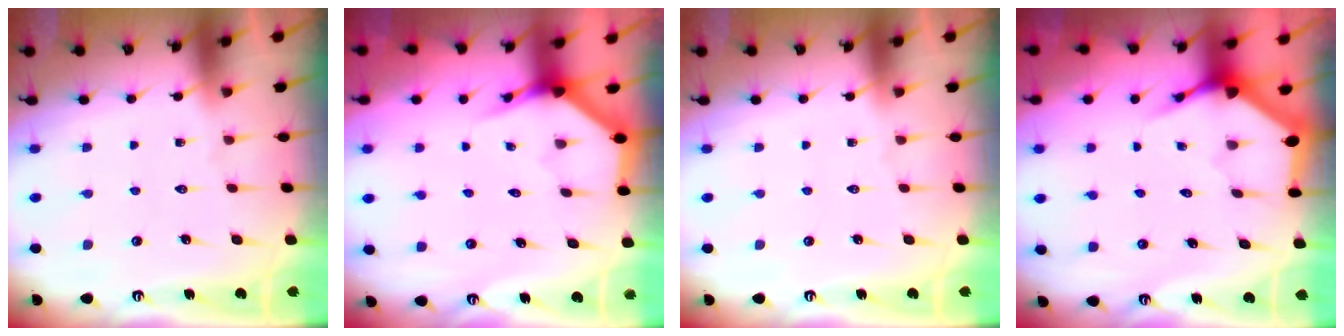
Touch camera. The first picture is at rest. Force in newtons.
{"total": 4.0, "press": 4.0, "slide": 0.2}
{"total": 0.0}
{"total": 3.7, "press": 3.7, "slide": 0.5}